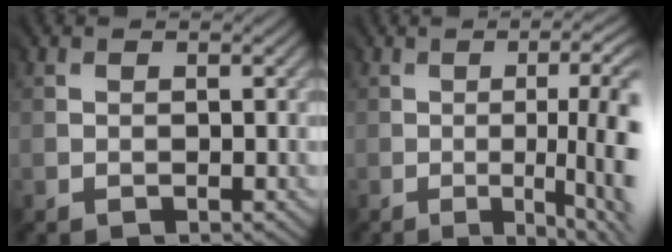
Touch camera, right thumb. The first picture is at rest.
{"total": 11.0, "force": [-2.4, 2.9, 10.3], "torque": [-0.112, 0.008, -0.029]}